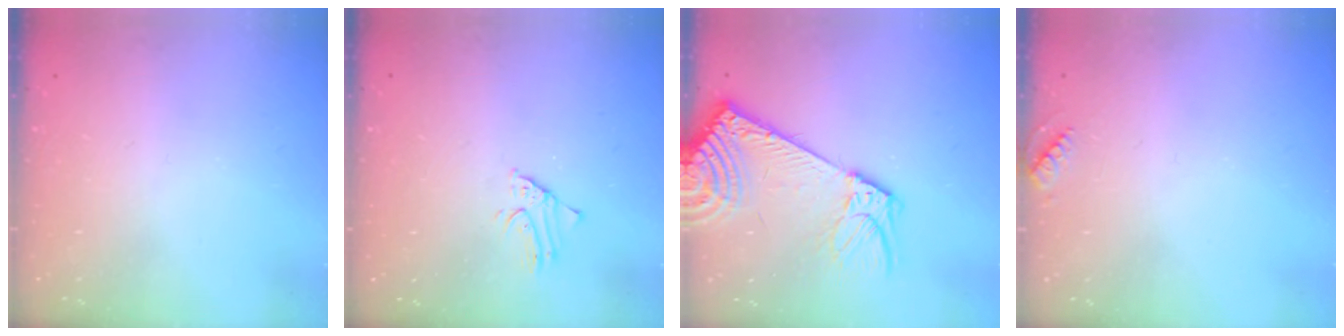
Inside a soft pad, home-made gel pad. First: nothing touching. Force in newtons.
{"total": 1.5, "press": 1.5, "slide": 0.1}
{"total": 14.8, "press": 14.4, "slide": 3.5}
{"total": 4.3, "press": 4.3, "slide": 0.6}